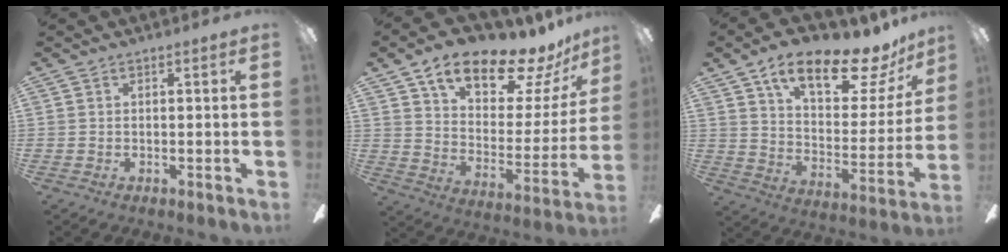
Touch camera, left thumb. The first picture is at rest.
{"total": 18.9, "force": [14.7, 7.3, 9.4], "torque": [-0.154, -0.096, 0.251]}
{"total": 20.1, "force": [14.4, 7.4, 11.9], "torque": [-0.188, -0.086, 0.242]}